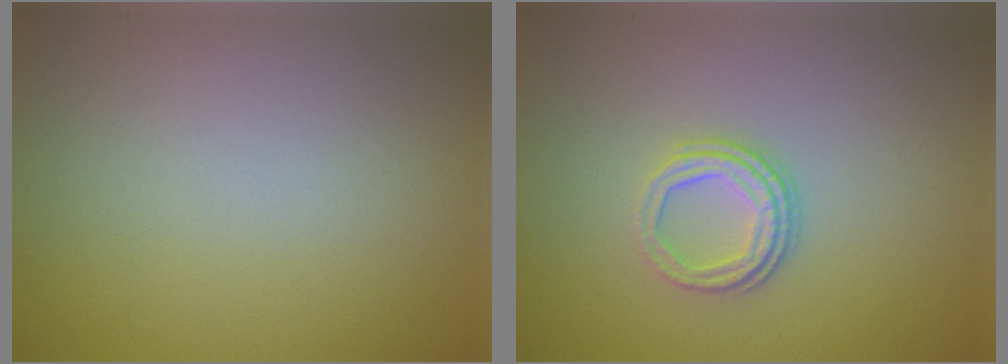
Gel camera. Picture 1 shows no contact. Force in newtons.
{"total": 3.2, "press": 2.4, "slide": 2.1}